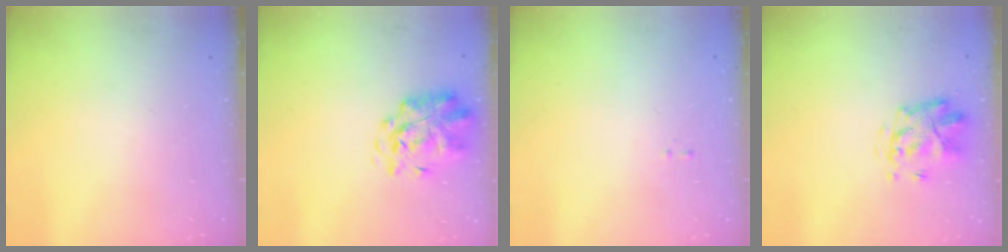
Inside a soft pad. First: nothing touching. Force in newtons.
{"total": 3.0, "press": 2.9, "slide": 0.8}
{"total": 0.0}
{"total": 3.8, "press": 3.4, "slide": 1.8}